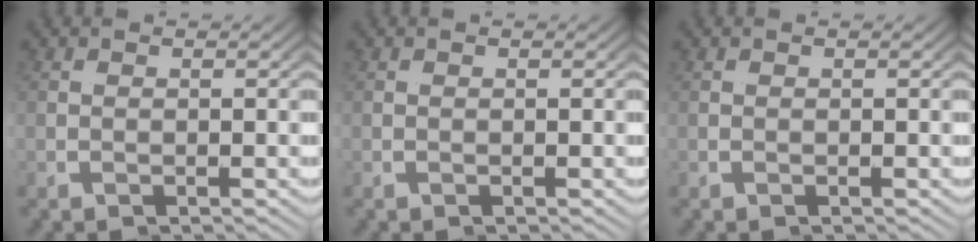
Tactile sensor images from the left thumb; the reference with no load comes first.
{"total": 0.0}
{"total": 0.0}